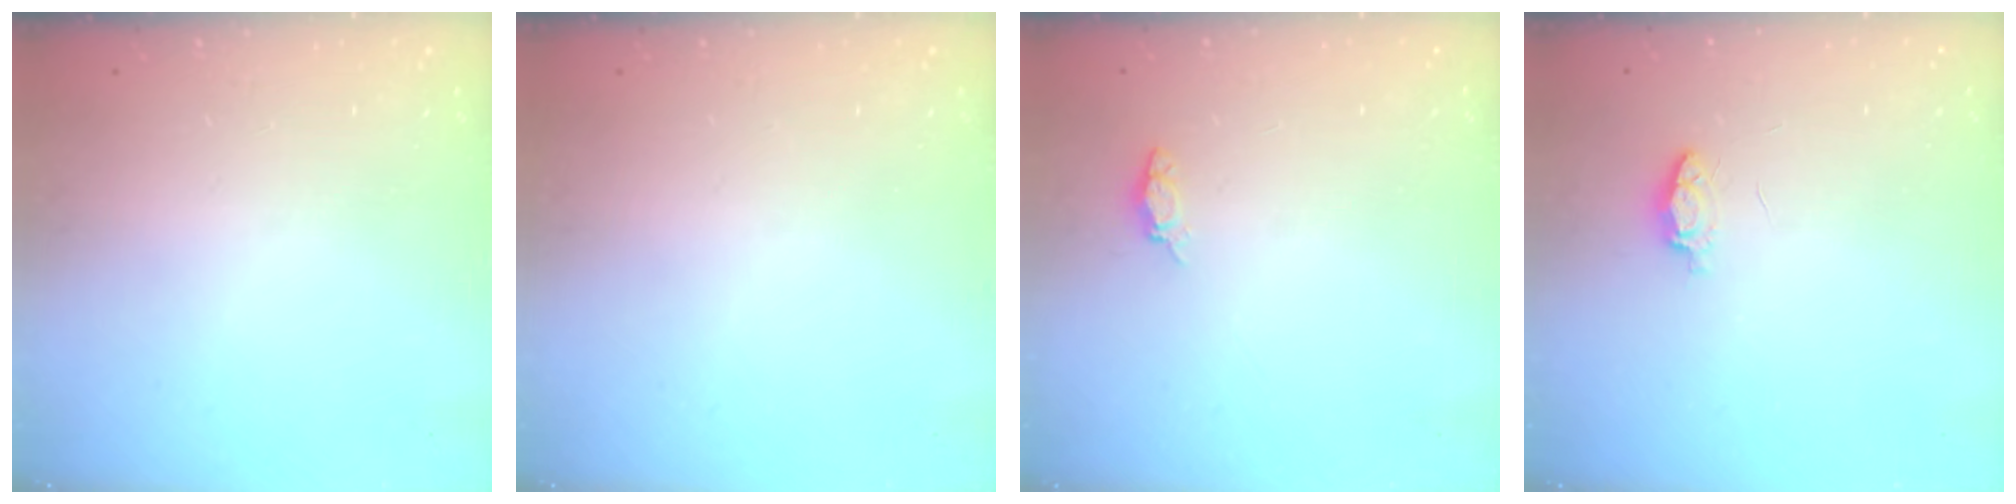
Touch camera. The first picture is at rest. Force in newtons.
{"total": 0.0}
{"total": 4.0, "press": 3.8, "slide": 1.2}
{"total": 3.7, "press": 3.6, "slide": 0.6}